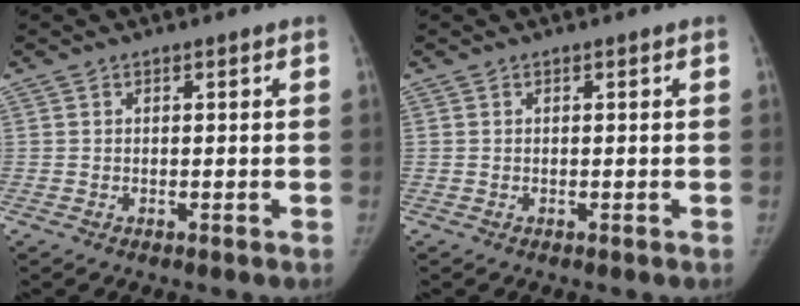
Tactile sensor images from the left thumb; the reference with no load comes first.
{"total": 0.0}